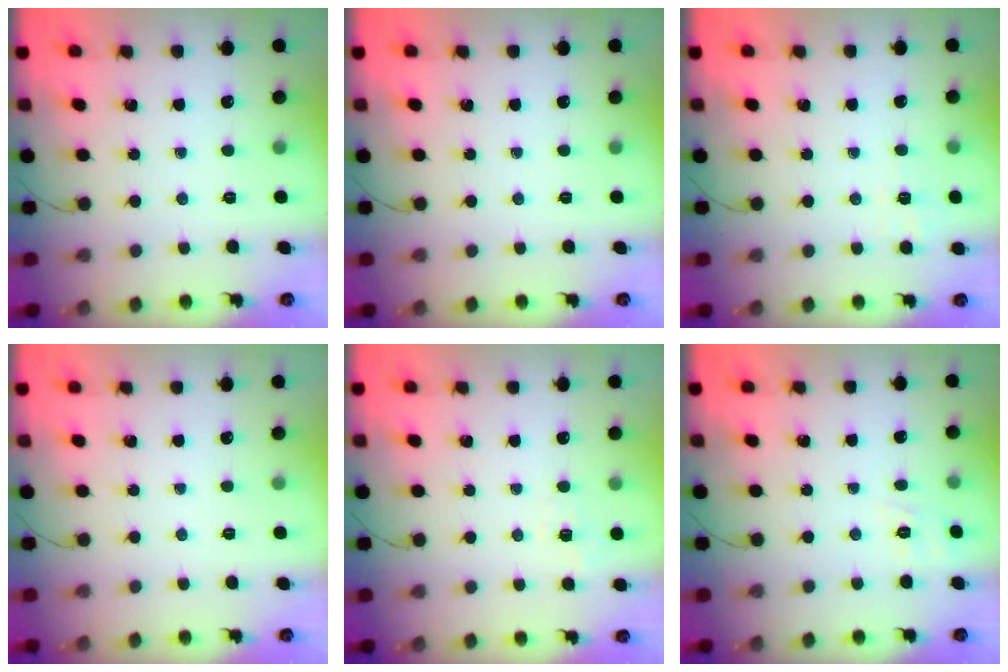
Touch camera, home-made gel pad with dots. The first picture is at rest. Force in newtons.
{"total": 0.0}
{"total": 2.7, "press": 2.3, "slide": 1.5}
{"total": 2.5, "press": 2.4, "slide": 0.5}
{"total": 2.6, "press": 2.1, "slide": 1.6}
{"total": 6.7, "press": 6.4, "slide": 1.8}